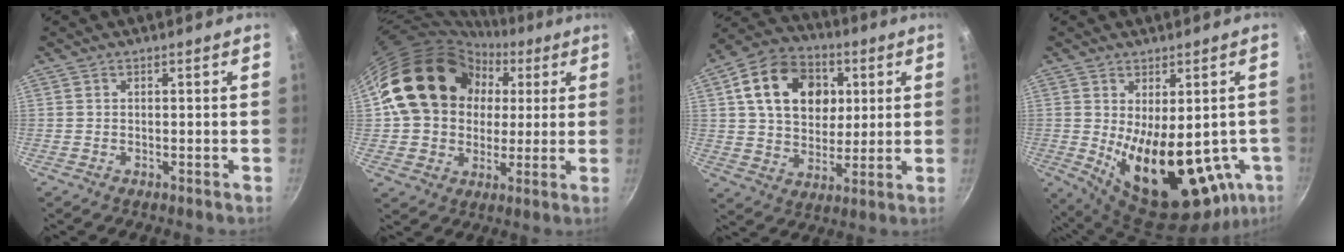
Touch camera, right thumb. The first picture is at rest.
{"total": 20.8, "force": [4.3, 16.9, 11.4], "torque": [-0.167, 0.034, 0.075]}
{"total": 18.2, "force": [4.9, 13.8, 10.9], "torque": [-0.151, 0.009, 0.076]}
{"total": 21.4, "force": [-3.5, 10.7, 18.2], "torque": [-0.228, -0.036, -0.017]}